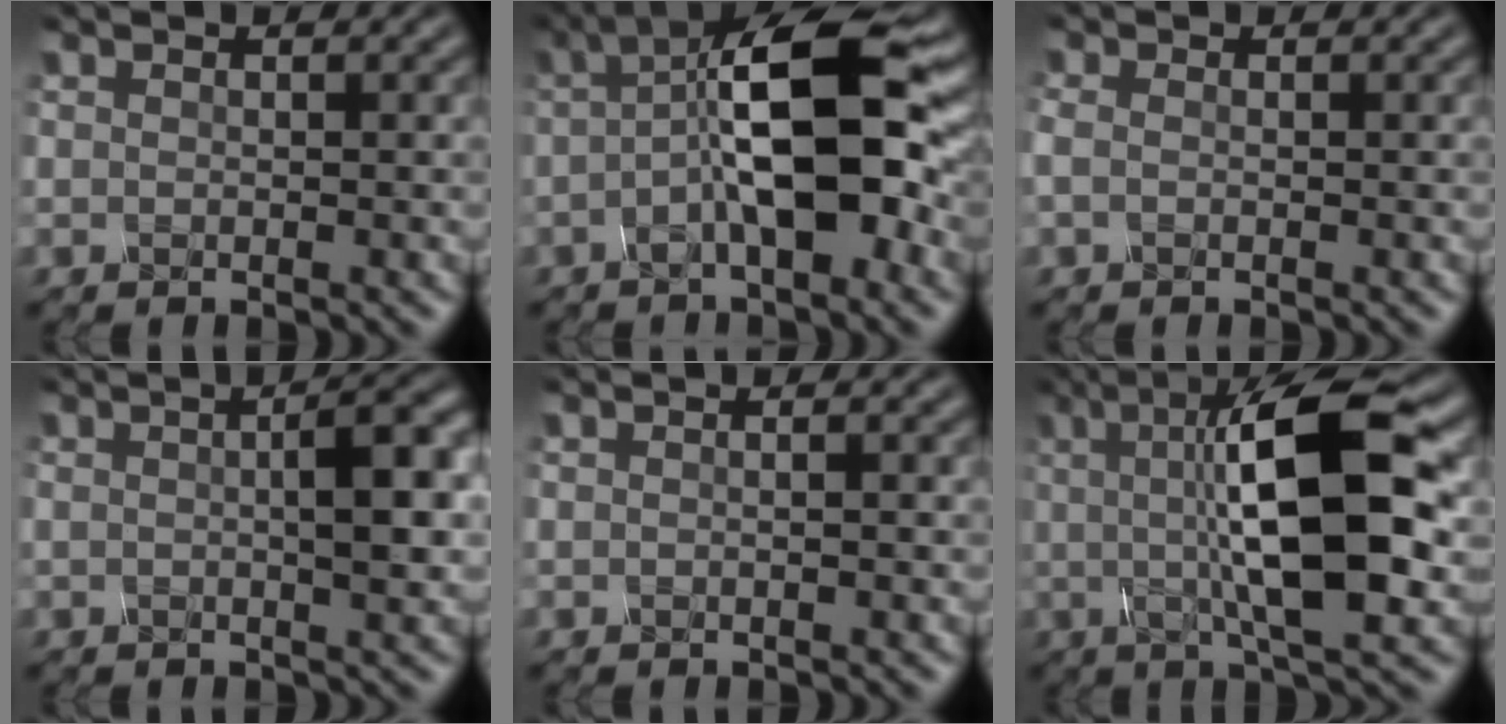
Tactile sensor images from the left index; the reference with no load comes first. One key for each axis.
{"total": 9.1, "fx": -0.3, "fy": 2.9, "fz": 8.6, "tx": -0.141, "ty": 0.018, "tz": -0.016}
{"total": 0.9, "fx": -0.2, "fy": 0.5, "fz": 0.7, "tx": -0.021, "ty": -0.002, "tz": -0.007}
{"total": 4.6, "fx": 0.5, "fy": 0.9, "fz": 4.5, "tx": -0.063, "ty": 0.012, "tz": 0.005}
{"total": 0.8, "fx": 0.1, "fy": 0.2, "fz": 0.8, "tx": -0.011, "ty": -0.005, "tz": -0.001}
{"total": 12.2, "fx": 1.5, "fy": 3.2, "fz": 11.7, "tx": -0.174, "ty": 0.012, "tz": 0.021}